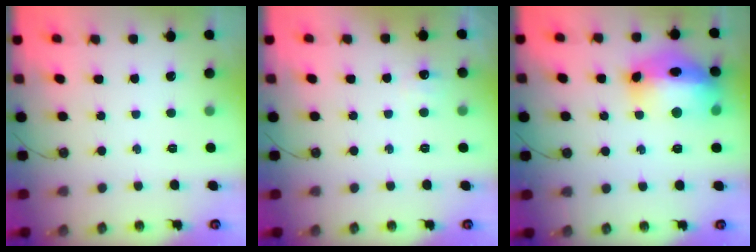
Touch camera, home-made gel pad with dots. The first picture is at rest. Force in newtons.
{"total": 5.4, "press": 5.2, "slide": 1.3}
{"total": 17.5, "press": 17.4, "slide": 1.6}